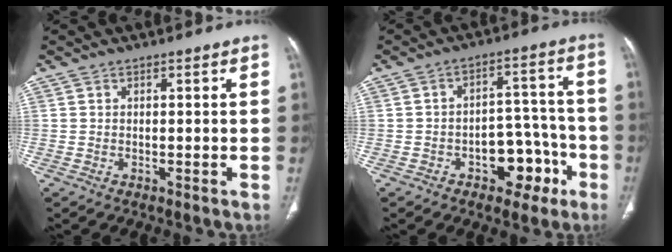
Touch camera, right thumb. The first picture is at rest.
{"total": 9.8, "force": [-4.5, 6.3, 6.0], "torque": [-0.043, 0.055, -0.058]}